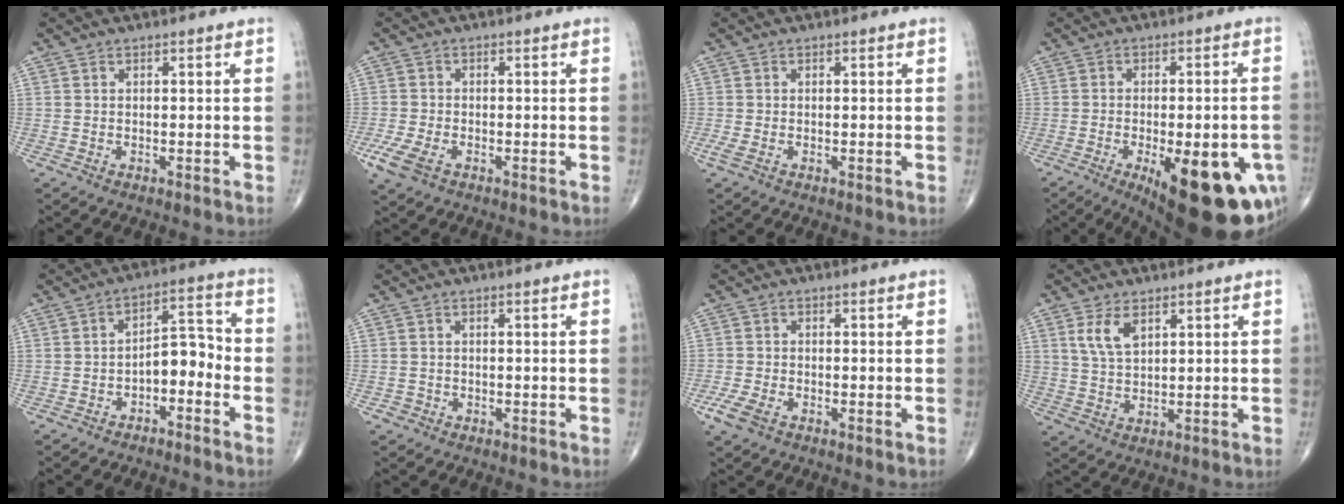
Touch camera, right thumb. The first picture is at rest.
{"total": 5.2, "force": [-2.4, 2.7, 3.7], "torque": [-0.096, -0.001, -0.047]}
{"total": 1.4, "force": [-0.4, 0.5, 1.3], "torque": [-0.042, -0.007, -0.012]}
{"total": 22.4, "force": [-8.9, 8.2, 18.9], "torque": [-0.190, -0.002, -0.106]}
{"total": 7.3, "force": [-3.1, 4.0, 5.3], "torque": [-0.059, 0.047, -0.054]}
{"total": 1.0, "force": [-0.5, 0.8, 0.0], "torque": [0.009, 0.006, -0.013]}
{"total": 4.0, "force": [-2.1, 2.0, 2.8], "torque": [-0.073, -0.001, -0.043]}
{"total": 5.3, "force": [2.5, 2.7, 3.8], "torque": [-0.070, -0.010, 0.055]}